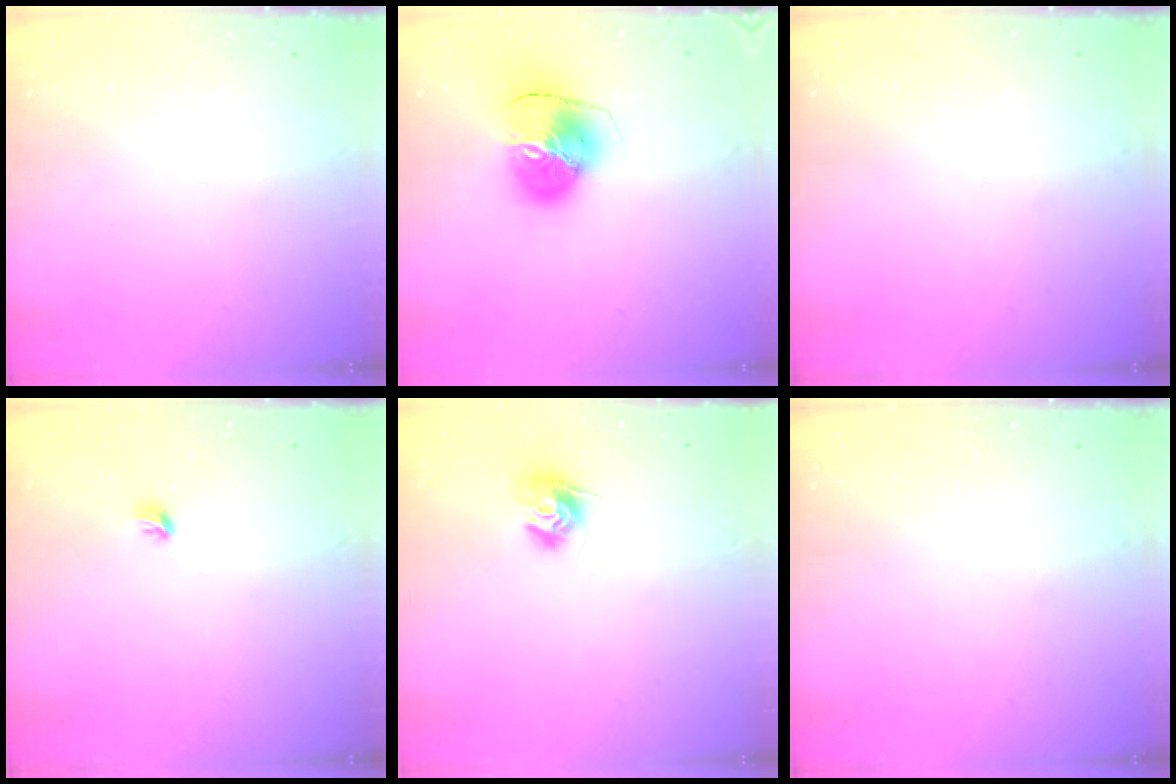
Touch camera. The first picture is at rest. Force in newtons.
{"total": 12.3, "press": 12.2, "slide": 1.6}
{"total": 0.0}
{"total": 3.7, "press": 3.6, "slide": 1.0}
{"total": 9.7, "press": 9.7, "slide": 0.5}
{"total": 0.0}